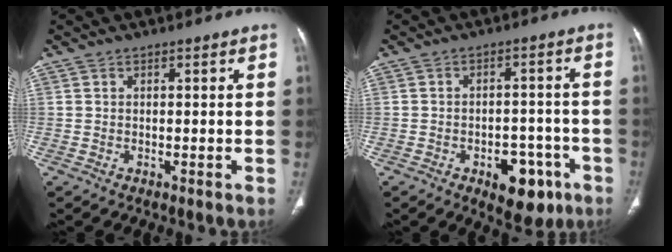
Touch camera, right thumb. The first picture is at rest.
{"total": 9.5, "force": [-4.6, 5.4, 6.2], "torque": [-0.051, 0.030, -0.053]}